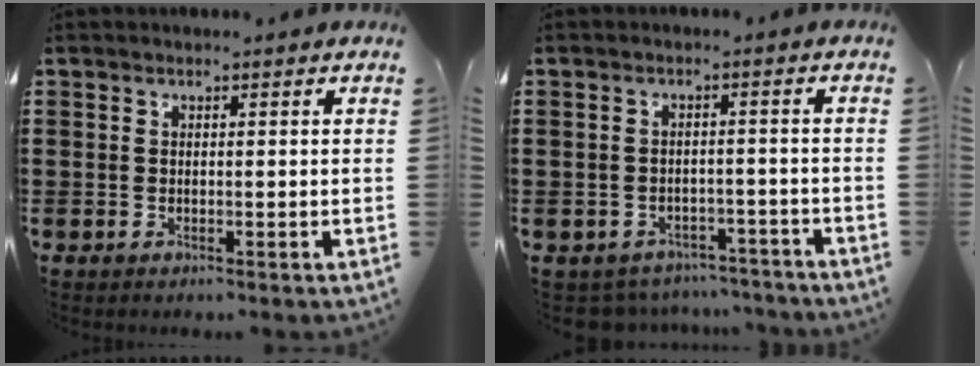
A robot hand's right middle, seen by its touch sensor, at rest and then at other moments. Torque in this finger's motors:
{"motor_torque": [0.03, 0.03, 0.03, 0.01]}